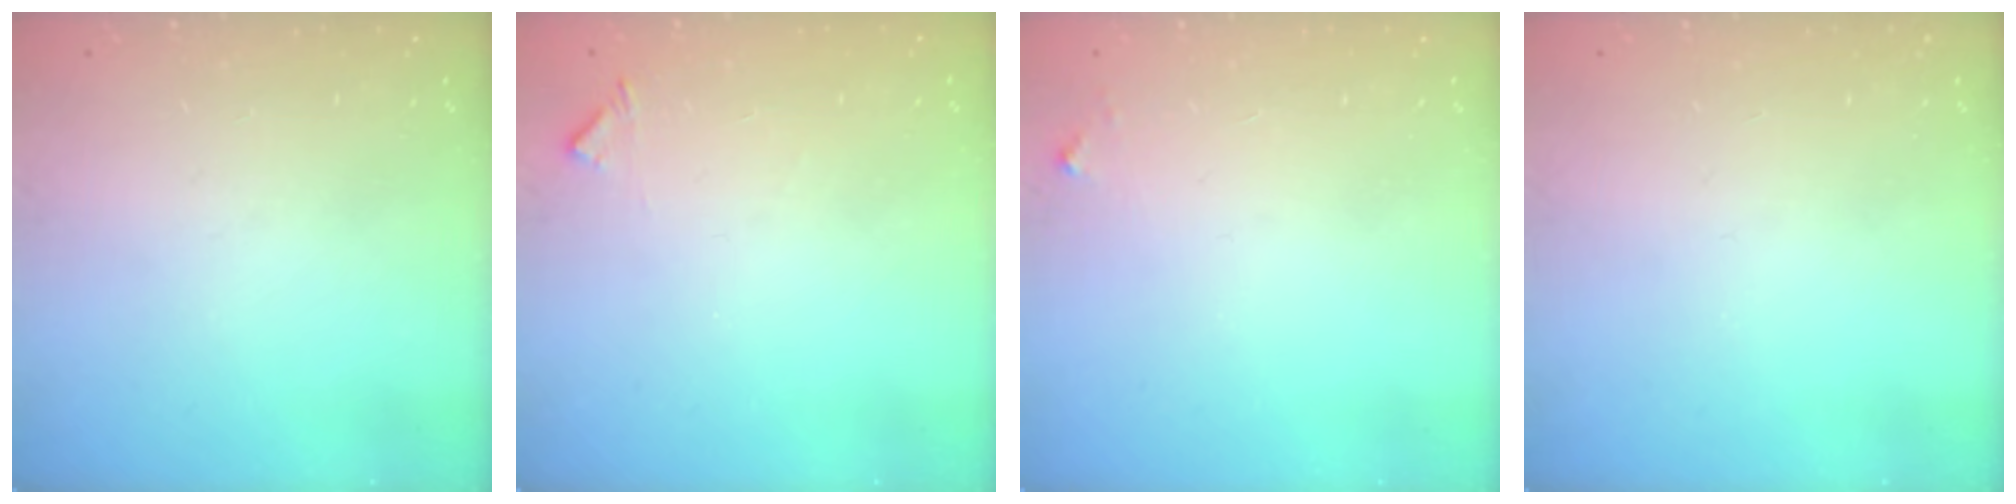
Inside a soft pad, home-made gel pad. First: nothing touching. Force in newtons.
{"total": 5.7, "press": 5.7, "slide": 0.4}
{"total": 2.8, "press": 2.8, "slide": 0.2}
{"total": 0.0}